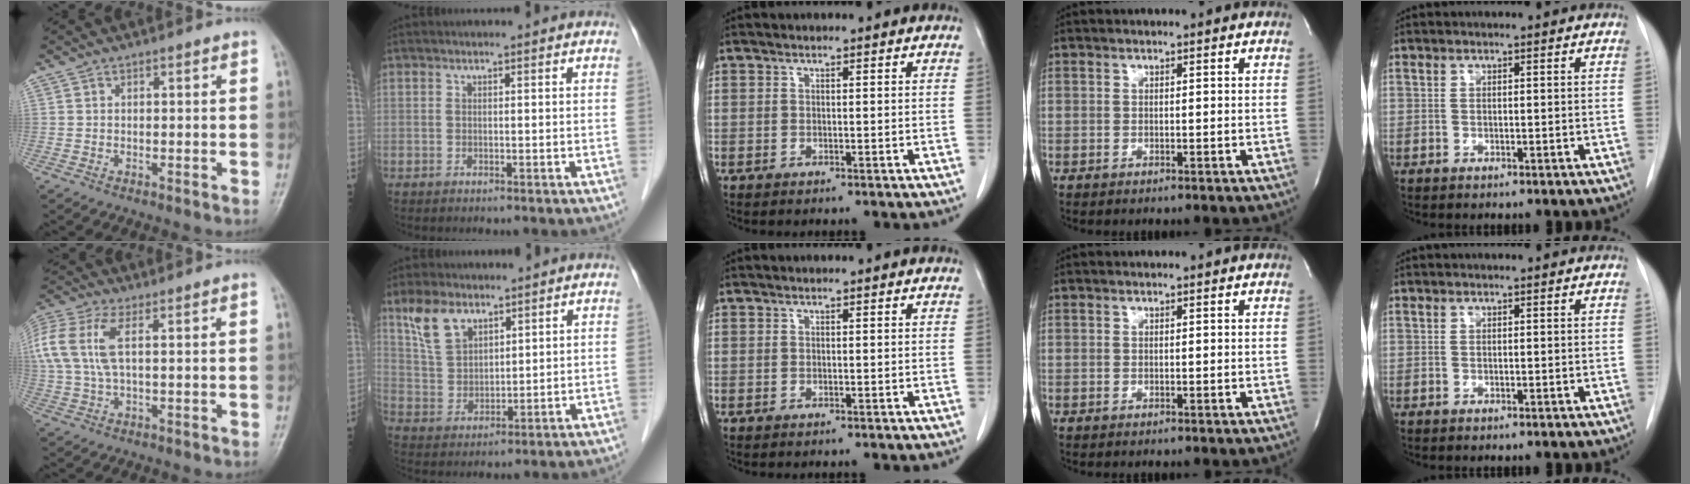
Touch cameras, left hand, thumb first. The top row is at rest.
{"thumb": {"total": 10.0, "force": [2.7, 4.1, 8.7], "torque": [-0.233, 0.022, 0.057]}, "index": {"total": 6.2, "force": [4.4, 3.2, 2.9], "torque": [-0.070, 0.010, 0.100]}}